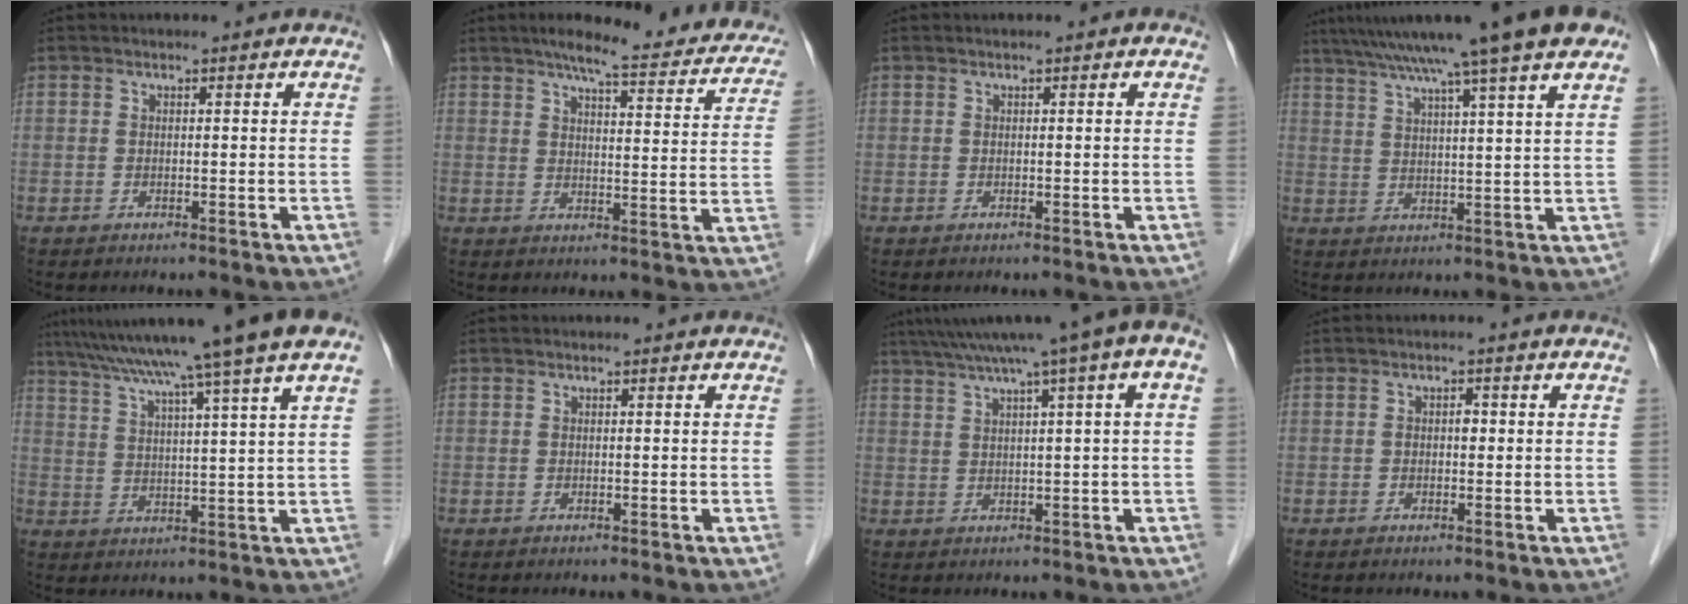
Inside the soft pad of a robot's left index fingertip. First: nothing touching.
{"total": 18.6, "force": [15.5, 3.3, 9.8], "torque": [-0.116, 0.003, 0.179]}
{"total": 0.0}
{"total": 16.9, "force": [12.6, -0.6, 11.3], "torque": [-0.182, 0.045, 0.171]}
{"total": 16.0, "force": [12.1, -2.3, 10.1], "torque": [-0.167, 0.010, 0.170]}
{"total": 0.0}
{"total": 10.8, "force": [5.5, -0.5, 9.2], "torque": [-0.141, 0.041, 0.080]}
{"total": 1.2, "force": [-0.1, 0.7, 0.9], "torque": [-0.012, 0.005, -0.003]}